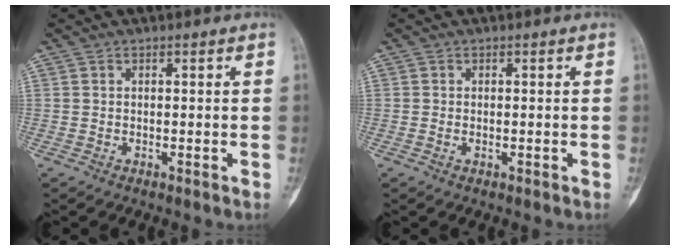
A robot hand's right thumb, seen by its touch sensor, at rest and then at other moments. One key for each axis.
{"total": 0.6, "fx": -0.1, "fy": 0.4, "fz": 0.5, "tx": -0.012, "ty": 0.007, "tz": -0.001}